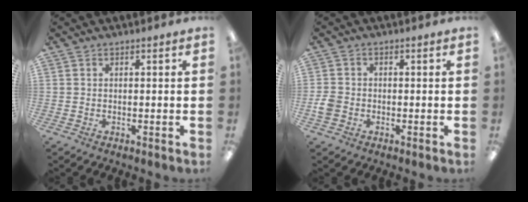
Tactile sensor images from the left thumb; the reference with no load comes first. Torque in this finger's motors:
{"motor_torque": [-0.18, 0.20, 0.11, -0.03, 0.00]}